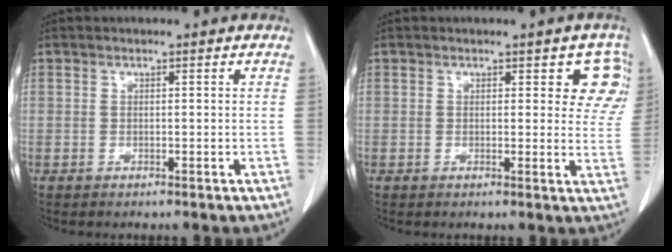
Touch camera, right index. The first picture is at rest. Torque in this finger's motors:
{"motor_torque": [0.23, -0.02, 0.09, 0.00]}